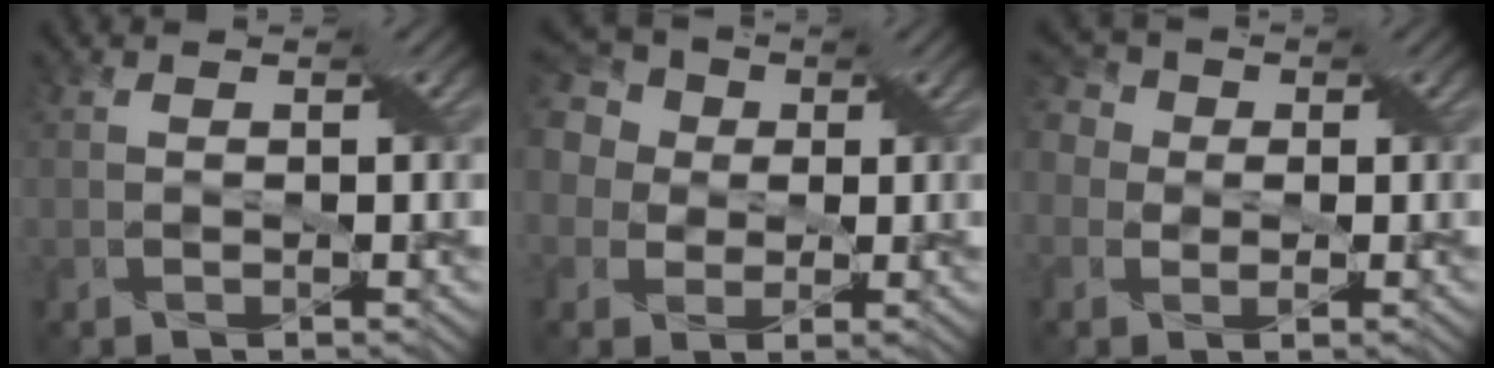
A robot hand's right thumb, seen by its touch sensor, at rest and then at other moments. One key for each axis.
{"total": 11.0, "fx": 3.1, "fy": 9.3, "fz": 5.0, "tx": -0.171, "ty": 0.035, "tz": 0.036}
{"total": 5.9, "fx": 0.9, "fy": 5.0, "fz": 2.9, "tx": -0.088, "ty": 0.019, "tz": -0.010}